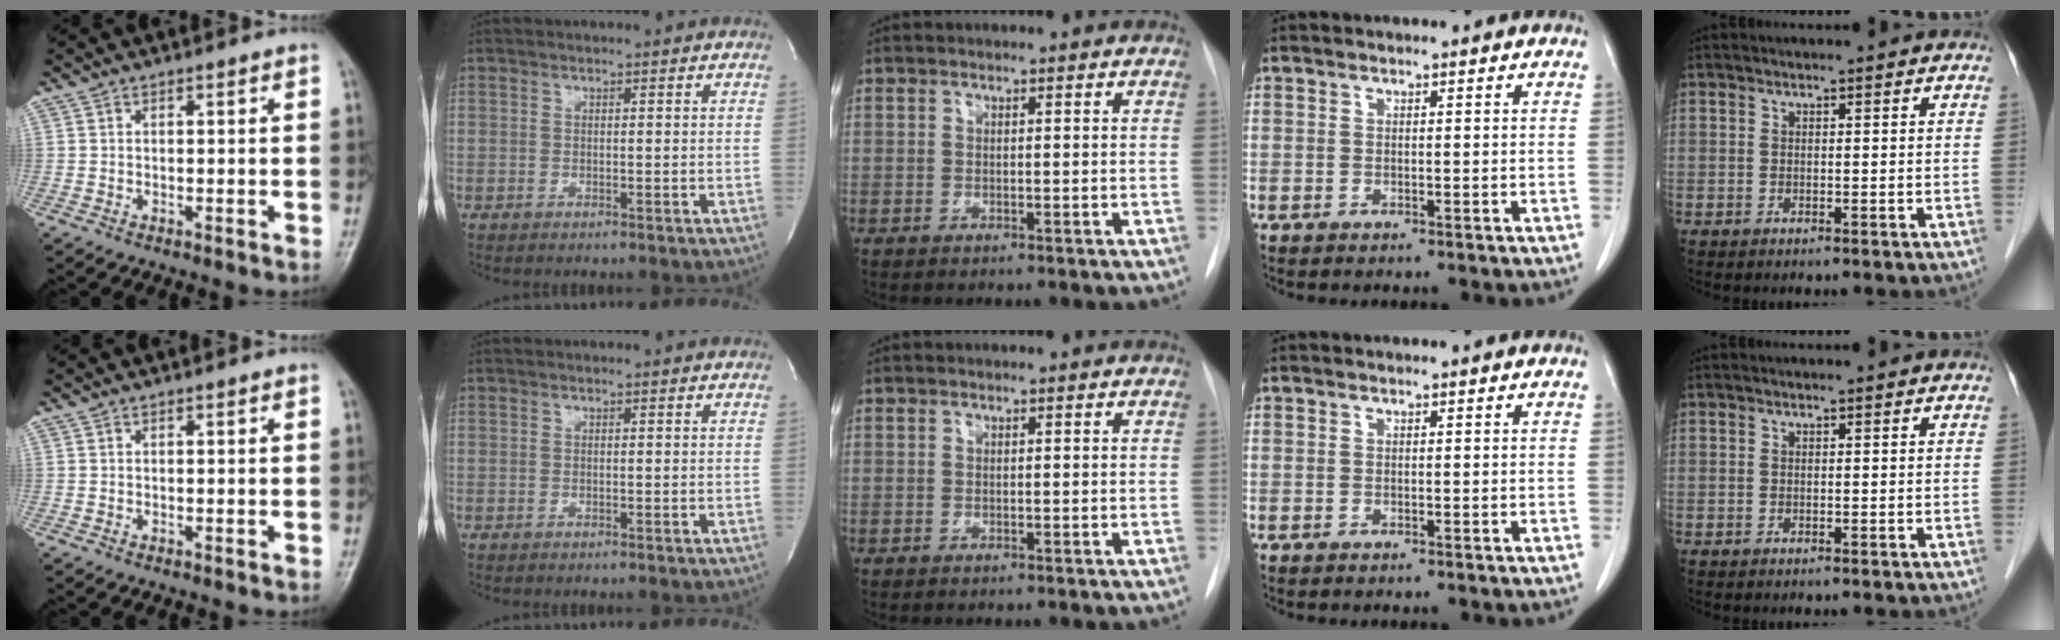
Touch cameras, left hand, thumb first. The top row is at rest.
{}